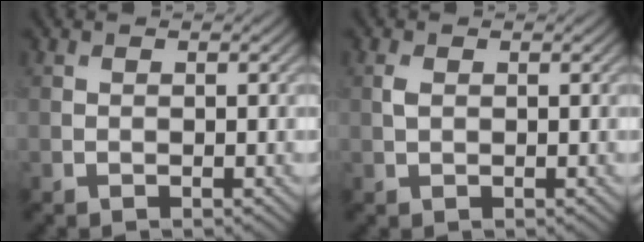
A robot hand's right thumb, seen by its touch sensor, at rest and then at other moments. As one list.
[{"total": 1.0, "force": [0.2, 0.6, 0.8], "torque": [-0.023, 0.003, 0.004]}]